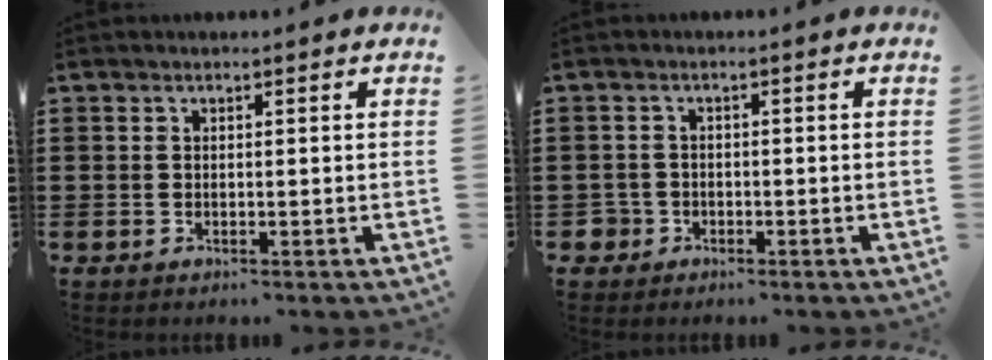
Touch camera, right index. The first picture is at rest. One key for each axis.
{"total": 2.1, "fx": -1.3, "fy": 1.7, "fz": 0.3, "tx": -0.017, "ty": -0.002, "tz": -0.031}